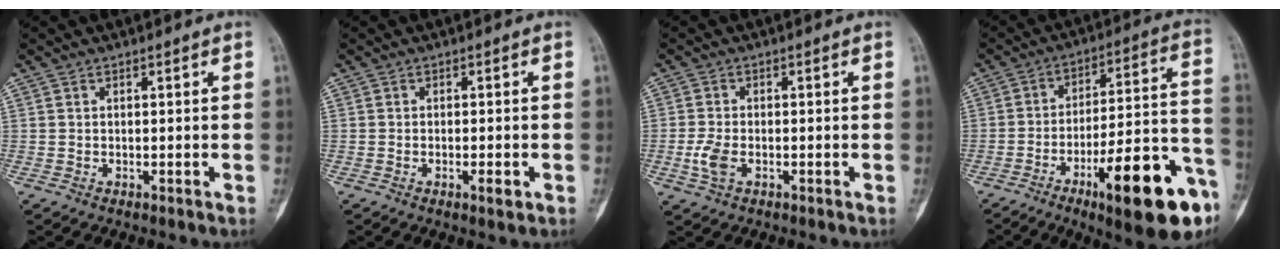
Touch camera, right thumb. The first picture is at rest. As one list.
[{"total": 2.1, "force": [-0.8, 0.6, 1.8], "torque": [-0.026, -0.001, -0.011]}, {"total": 3.8, "force": [-1.2, 2.0, 3.0], "torque": [-0.075, 0.001, -0.024]}, {"total": 23.1, "force": [-10.7, 5.9, 19.6], "torque": [-0.226, 0.063, -0.149]}]